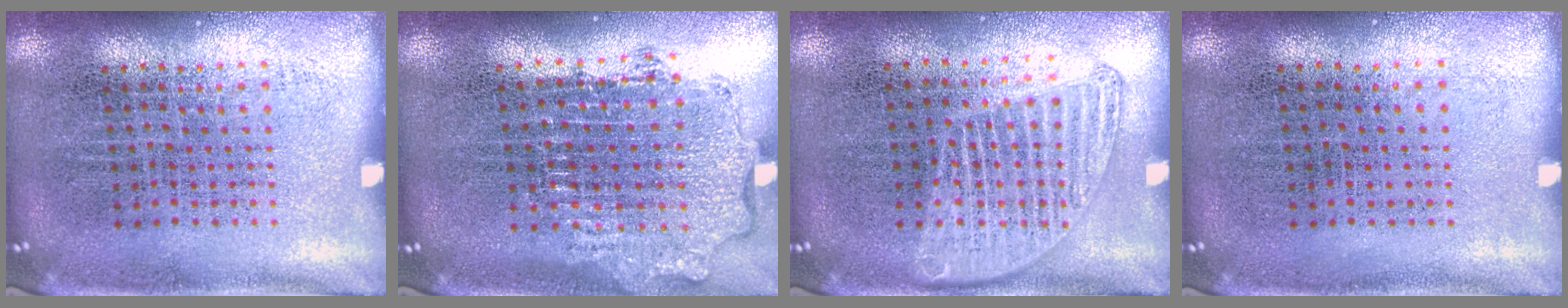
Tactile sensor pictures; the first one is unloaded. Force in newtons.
{"total": 1.9, "press": 1.5, "slide": 1.2}
{"total": 1.3, "press": 1.3, "slide": 0.3}
{"total": 0.0}